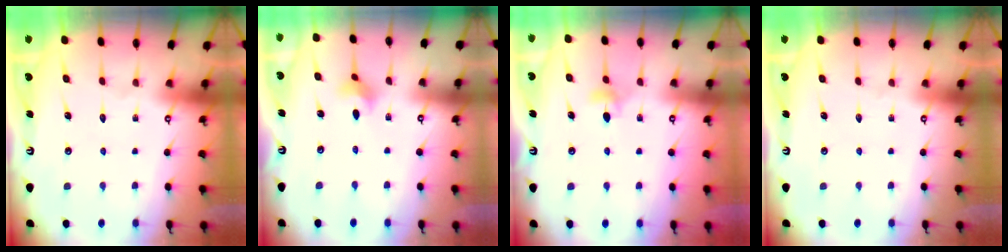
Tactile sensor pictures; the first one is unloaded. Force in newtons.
{"total": 2.9, "press": 2.8, "slide": 0.6}
{"total": 4.0, "press": 3.9, "slide": 0.8}
{"total": 0.0}